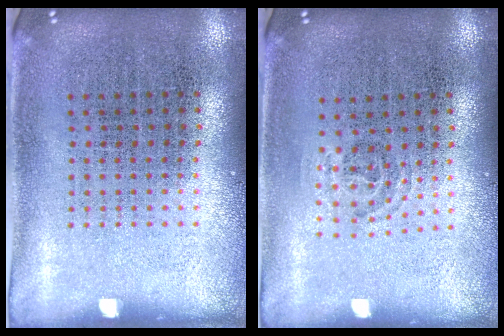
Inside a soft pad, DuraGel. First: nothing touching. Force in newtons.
{"total": 0.8, "press": 0.5, "slide": 0.7}